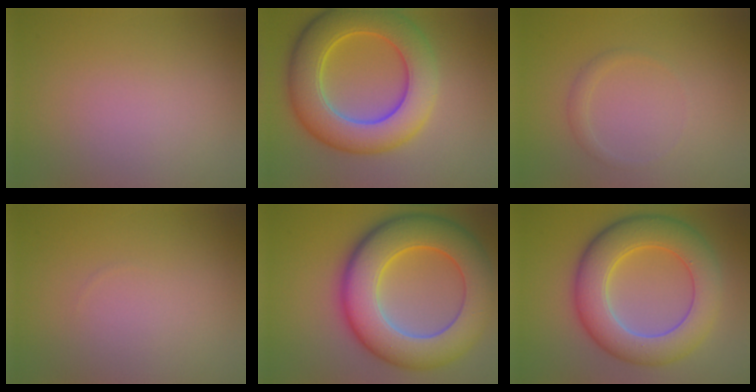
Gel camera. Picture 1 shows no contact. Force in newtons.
{"total": 9.1, "press": 9.1, "slide": 0.3}
{"total": 0.9, "press": 0.9, "slide": 0.2}
{"total": 0.0}
{"total": 11.6, "press": 11.6, "slide": 0.2}
{"total": 8.4, "press": 8.4, "slide": 0.5}